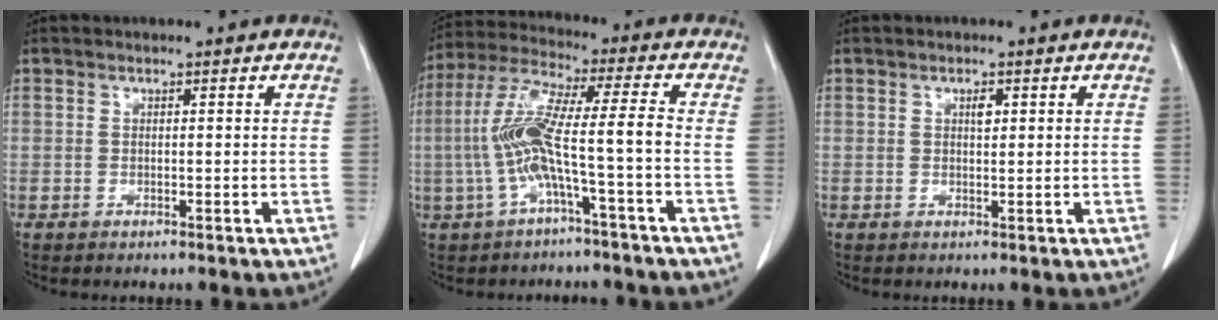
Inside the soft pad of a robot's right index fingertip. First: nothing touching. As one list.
[{"total": 10.3, "force": [-2.6, -0.2, 9.9], "torque": [-0.213, 0.024, -0.054]}, {"total": 1.3, "force": [0.5, 0.5, 1.1], "torque": [-0.018, 0.000, 0.008]}]